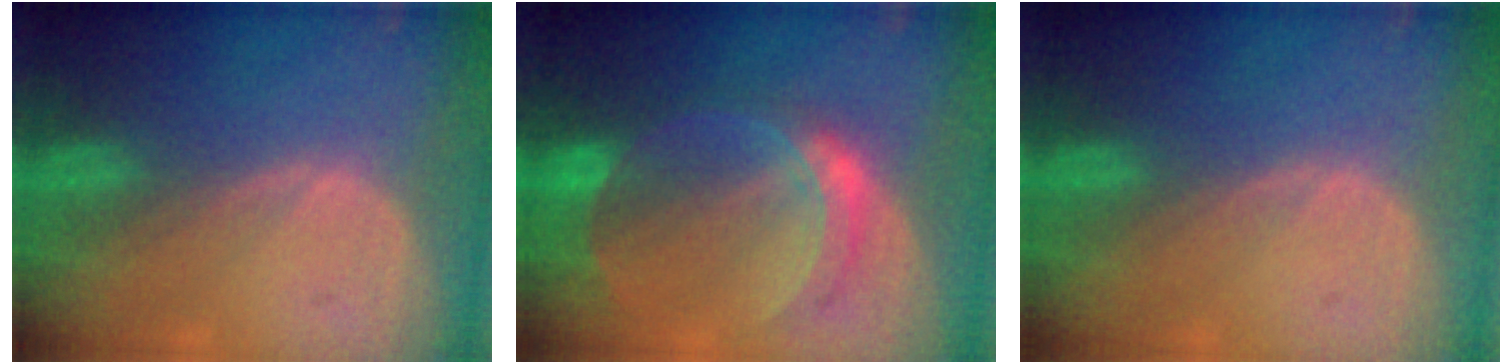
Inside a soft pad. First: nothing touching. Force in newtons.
{"total": 7.6, "press": 6.7, "slide": 3.5}
{"total": 0.0}